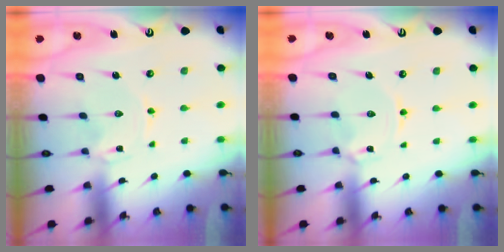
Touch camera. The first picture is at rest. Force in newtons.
{"total": 2.4, "press": 2.4, "slide": 0.3}